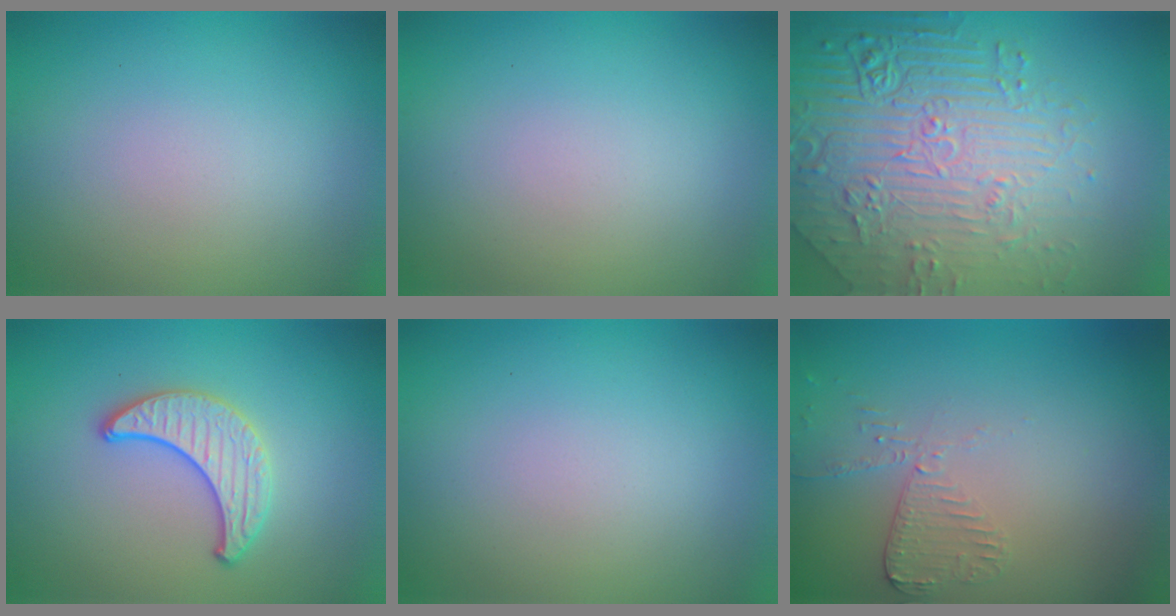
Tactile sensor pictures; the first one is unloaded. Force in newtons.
{"total": 0.0}
{"total": 8.5, "press": 6.1, "slide": 5.9}
{"total": 3.0, "press": 2.8, "slide": 0.9}
{"total": 0.0}
{"total": 1.9, "press": 1.9, "slide": 0.4}